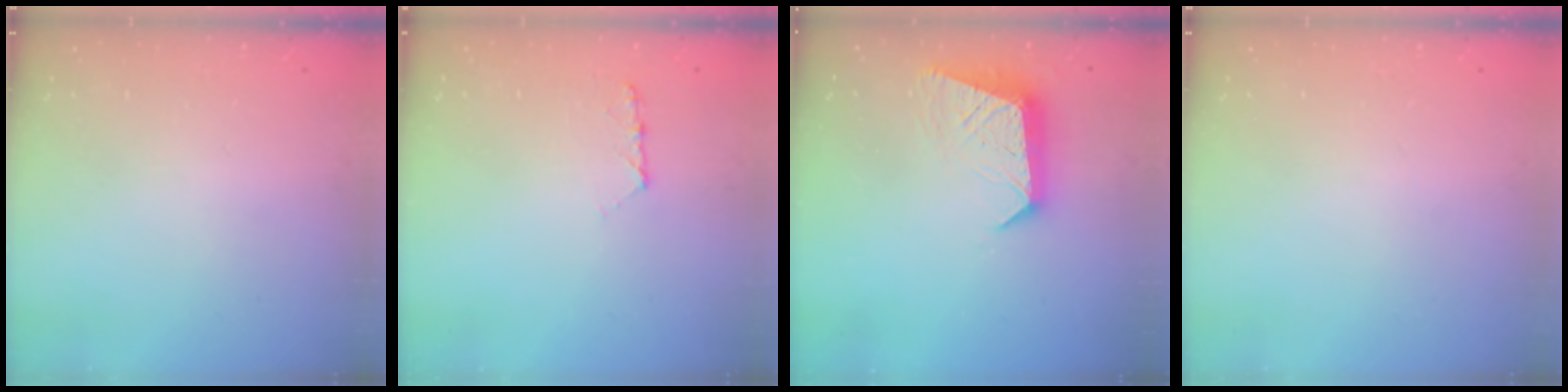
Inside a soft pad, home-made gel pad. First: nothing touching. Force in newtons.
{"total": 6.4, "press": 6.4, "slide": 0.6}
{"total": 11.1, "press": 11.0, "slide": 1.0}
{"total": 0.0}